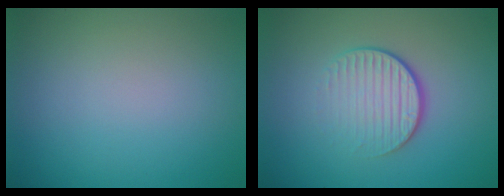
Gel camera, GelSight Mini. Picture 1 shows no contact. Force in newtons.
{"total": 4.1, "press": 2.6, "slide": 3.2}